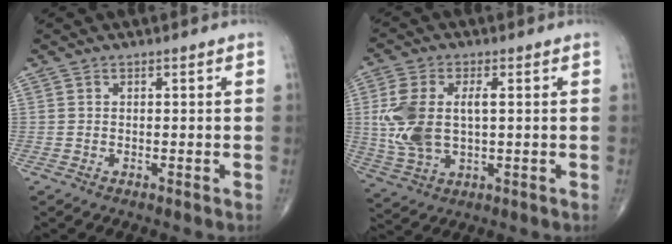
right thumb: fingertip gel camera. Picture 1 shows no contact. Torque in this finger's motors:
{"motor_torque": [1.24, 2.02, 1.31, 0.20, 0.18]}